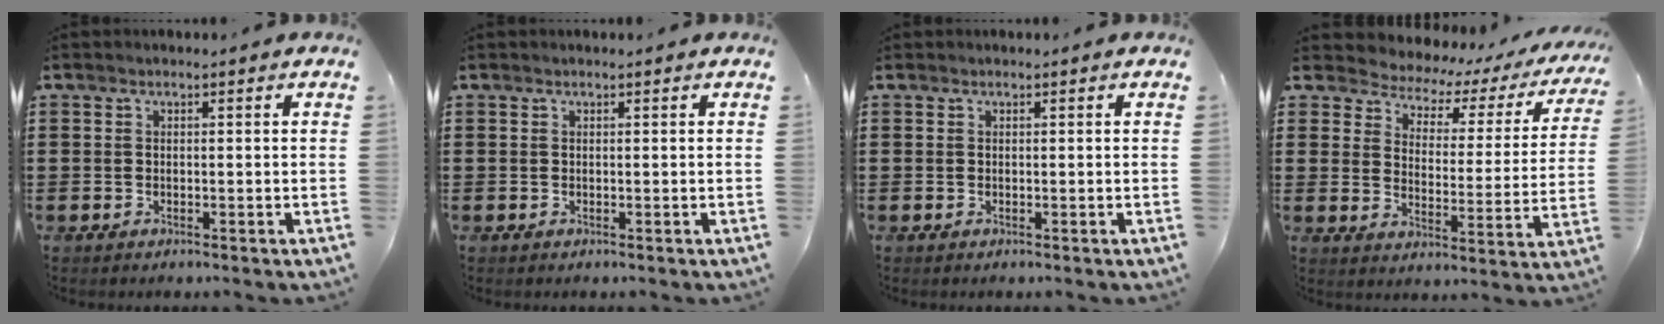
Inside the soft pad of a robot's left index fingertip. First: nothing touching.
{"total": 0.0}
{"total": 0.0}
{"total": 3.2, "force": [2.8, 1.4, 0.5], "torque": [-0.035, -0.026, 0.038]}